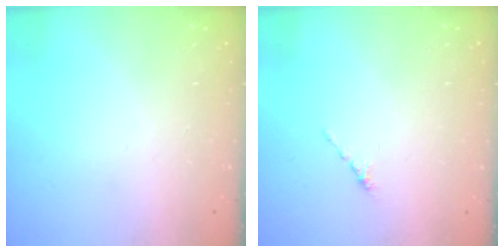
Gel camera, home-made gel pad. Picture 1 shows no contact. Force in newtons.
{"total": 0.0}